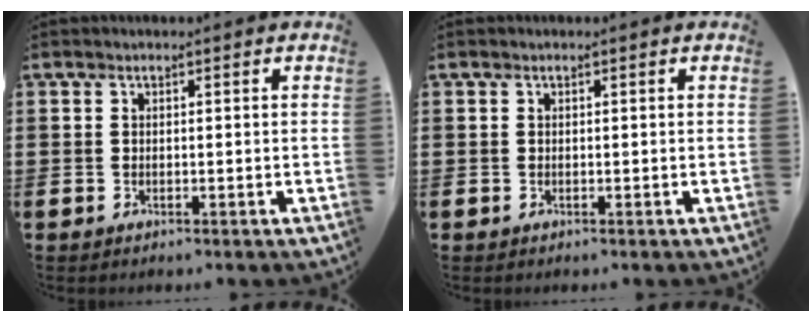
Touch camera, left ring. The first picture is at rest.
{"total": 0.0}